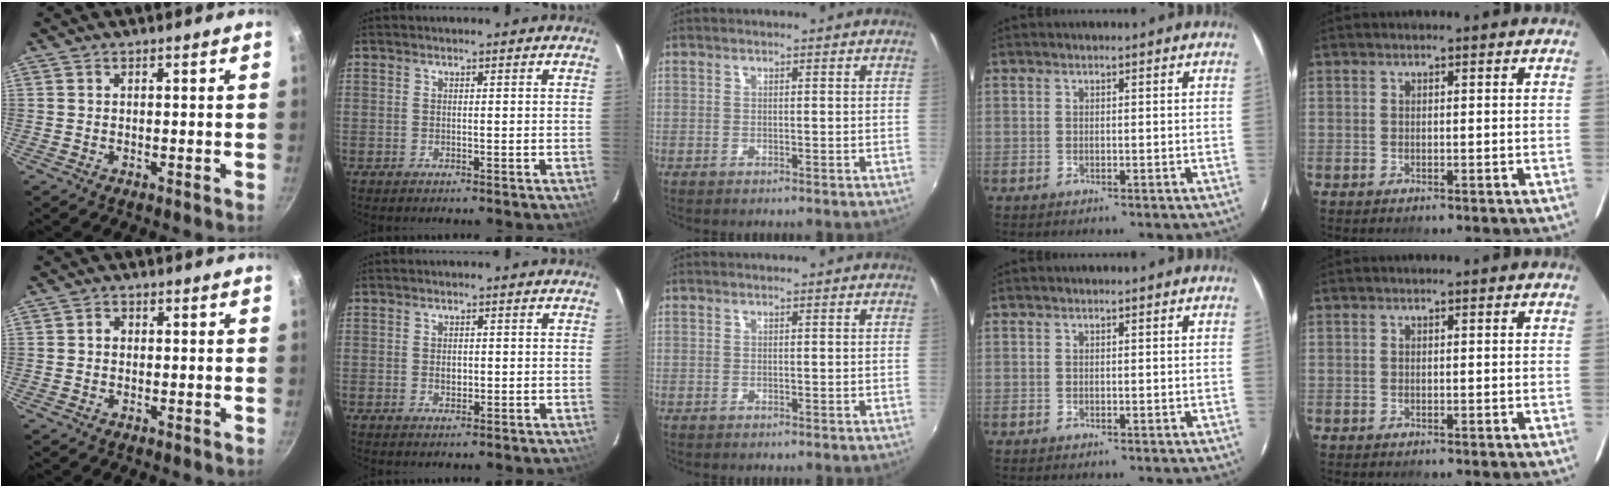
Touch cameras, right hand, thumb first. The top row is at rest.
{"thumb": {"total": 1.5, "force": [0.0, 1.2, 0.8], "torque": [-0.011, 0.006, -0.002]}, "index": {"total": 1.7, "force": [-0.1, 1.3, 1.1], "torque": [-0.018, 0.001, -0.001]}}